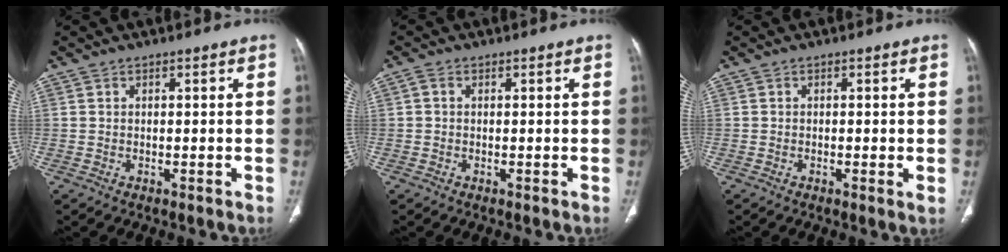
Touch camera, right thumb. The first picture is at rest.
{"total": 1.0, "force": [0.1, 0.8, 0.7], "torque": [-0.012, 0.003, -0.002]}
{"total": 1.5, "force": [-0.1, 0.3, 1.4], "torque": [-0.027, -0.006, -0.005]}